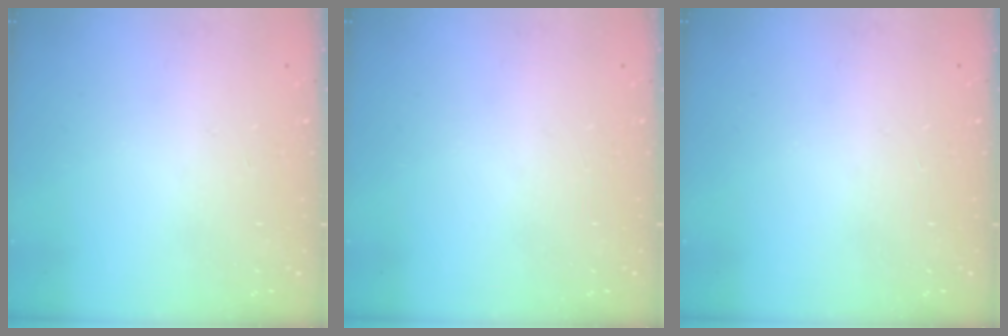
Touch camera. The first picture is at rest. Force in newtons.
{"total": 0.0}
{"total": 0.0}